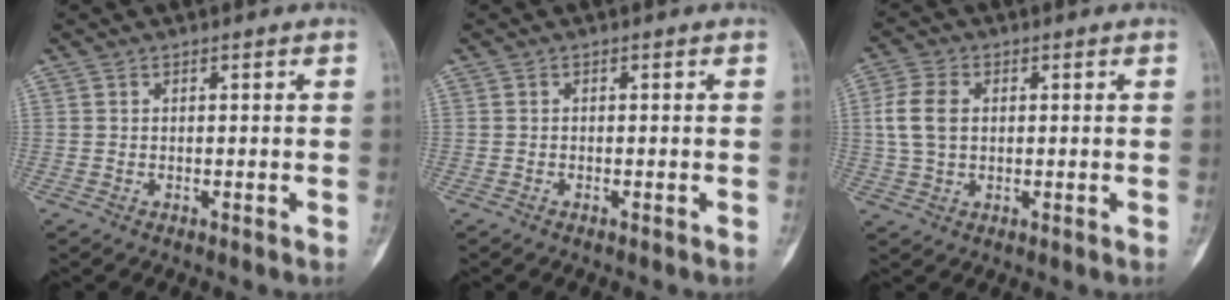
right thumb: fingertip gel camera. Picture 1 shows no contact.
{"total": 0.0}
{"total": 6.6, "force": [0.8, 4.6, 4.7], "torque": [-0.095, 0.009, 0.015]}